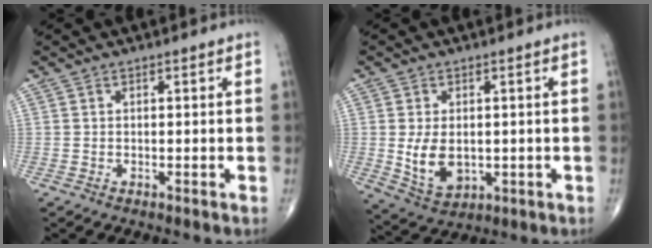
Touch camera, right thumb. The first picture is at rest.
{"total": 7.7, "force": [-0.4, 5.1, 5.8], "torque": [-0.091, -0.012, 0.008]}